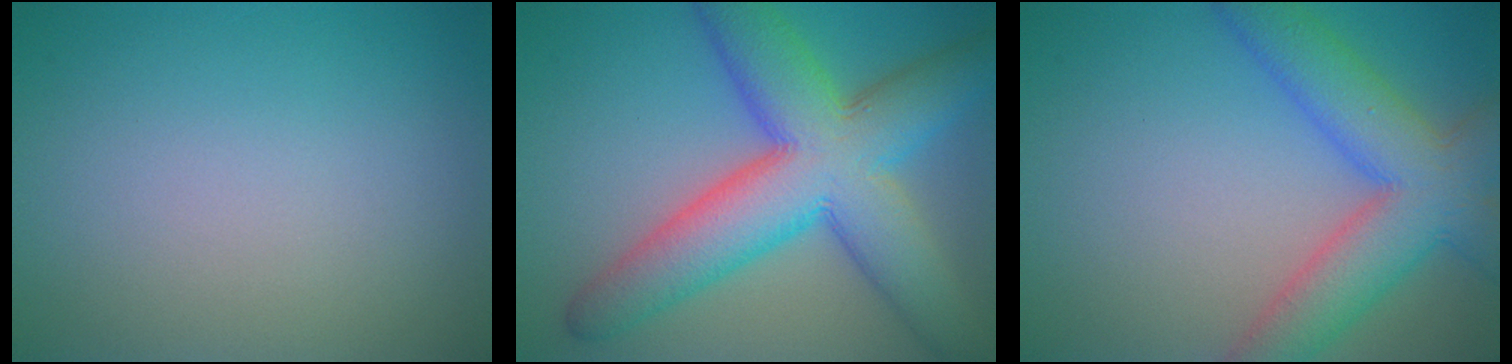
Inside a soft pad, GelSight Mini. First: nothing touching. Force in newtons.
{"total": 11.3, "press": 11.3, "slide": 0.5}
{"total": 7.7, "press": 7.7, "slide": 0.3}